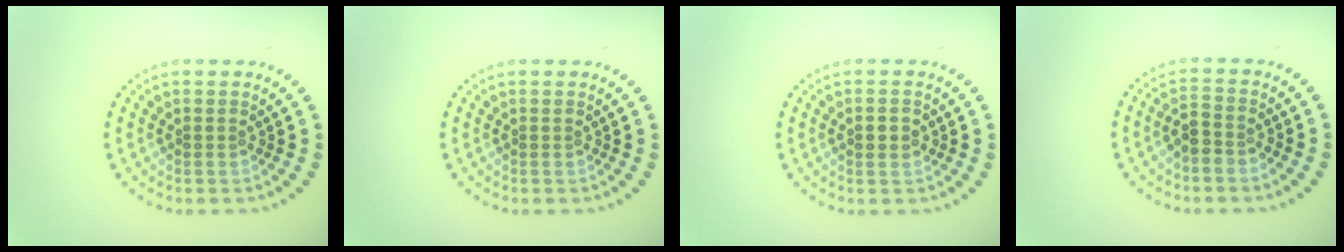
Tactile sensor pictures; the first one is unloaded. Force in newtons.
{"total": 0.0}
{"total": 2.0, "press": 2.0, "slide": 0.0}
{"total": 2.0, "press": 1.9, "slide": 0.8}